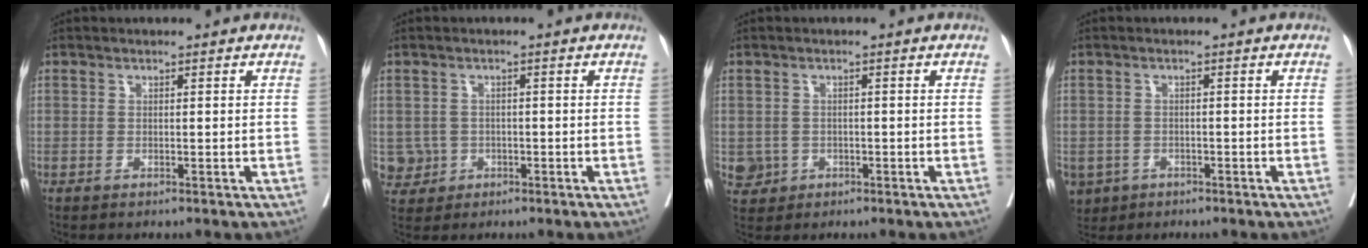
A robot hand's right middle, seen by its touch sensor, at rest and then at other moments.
{"total": 3.5, "force": [-0.8, 3.4, 0.1], "torque": [0.004, 0.009, -0.010]}
{"total": 3.0, "force": [-0.9, 2.8, 0.4], "torque": [-0.001, 0.006, -0.009]}
{"total": 5.4, "force": [-3.0, 4.2, 1.5], "torque": [-0.033, 0.000, -0.045]}